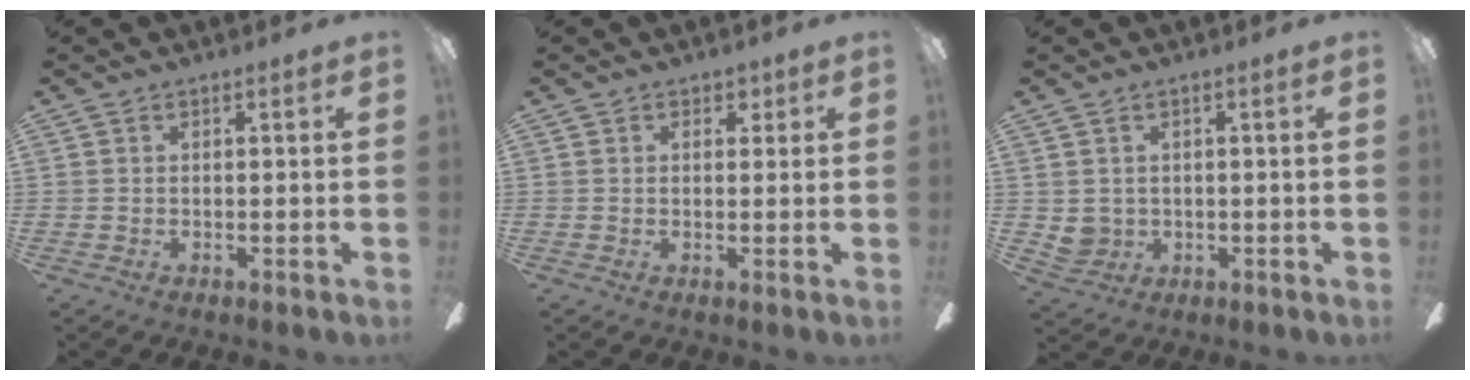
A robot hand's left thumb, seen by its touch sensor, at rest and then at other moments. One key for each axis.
{"total": 1.8, "fx": 1.1, "fy": 1.4, "fz": 0.5, "tx": 0.006, "ty": -0.003, "tz": 0.017}
{"total": 3.1, "fx": 0.8, "fy": 2.9, "fz": 0.6, "tx": -0.025, "ty": -0.002, "tz": 0.016}